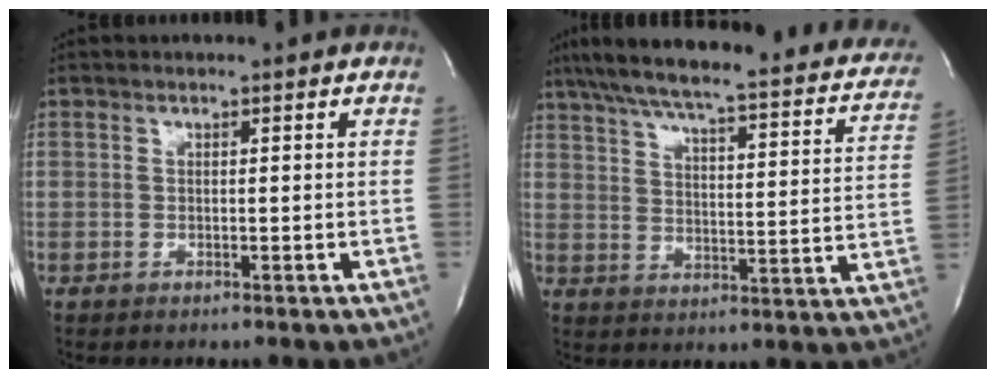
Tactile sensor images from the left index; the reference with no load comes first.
{"total": 30.0, "force": [24.6, 5.7, 16.2], "torque": [-0.249, -0.011, 0.299]}